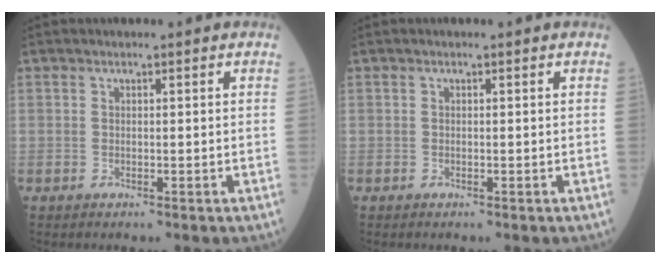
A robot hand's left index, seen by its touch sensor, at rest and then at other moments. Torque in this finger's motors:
{"motor_torque": [0.00, 0.00, 0.00, 0.00]}